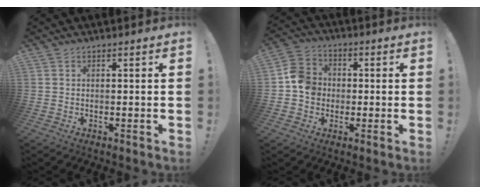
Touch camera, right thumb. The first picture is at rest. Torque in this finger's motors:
{"motor_torque": [0.52, 0.95, 0.39, -0.41, 0.00]}